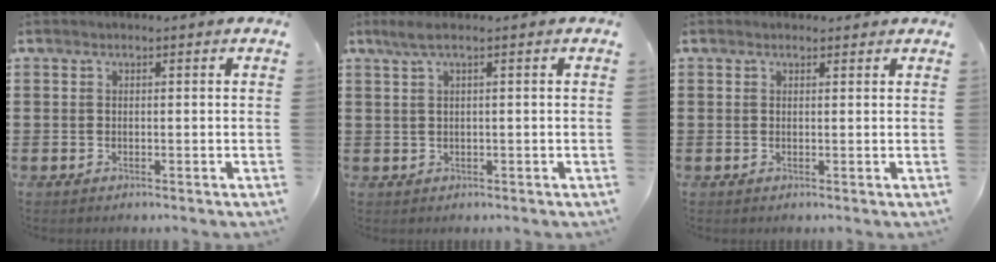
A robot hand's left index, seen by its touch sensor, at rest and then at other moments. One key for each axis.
{"total": 2.0, "fx": 0.3, "fy": -0.1, "fz": 2.0, "tx": -0.045, "ty": -0.007, "tz": 0.004}
{"total": 0.7, "fx": 0.6, "fy": 0.3, "fz": 0.2, "tx": -0.005, "ty": 0.001, "tz": 0.013}